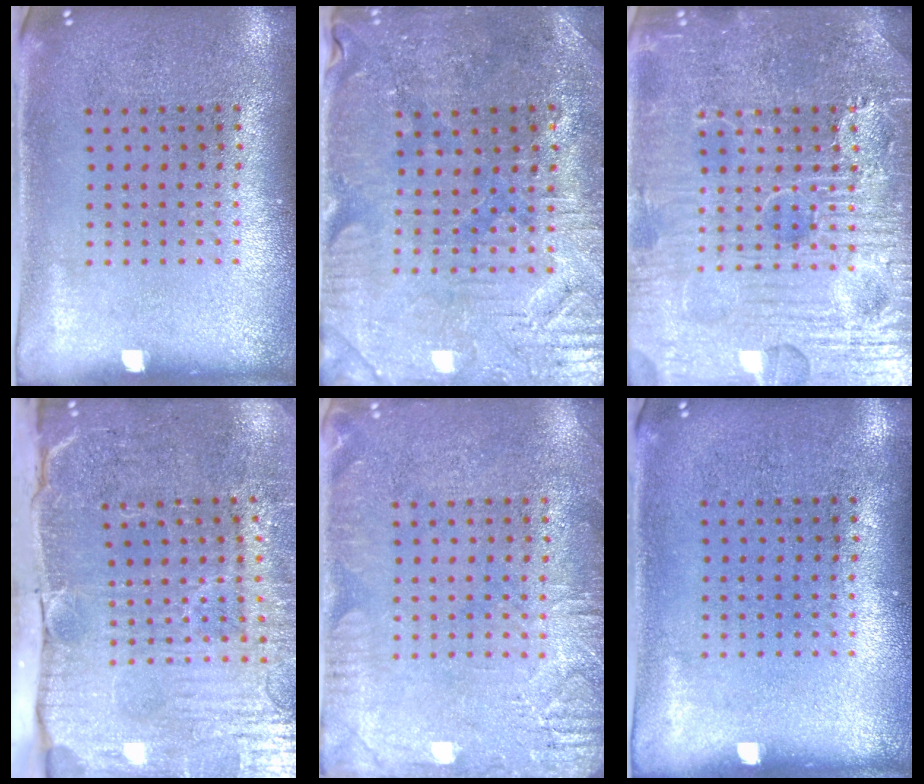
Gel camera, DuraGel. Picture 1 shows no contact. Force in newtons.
{"total": 1.4, "press": 1.4, "slide": 0.4}
{"total": 7.8, "press": 7.7, "slide": 0.8}
{"total": 5.0, "press": 4.3, "slide": 2.6}
{"total": 2.8, "press": 2.7, "slide": 0.4}
{"total": 0.0}